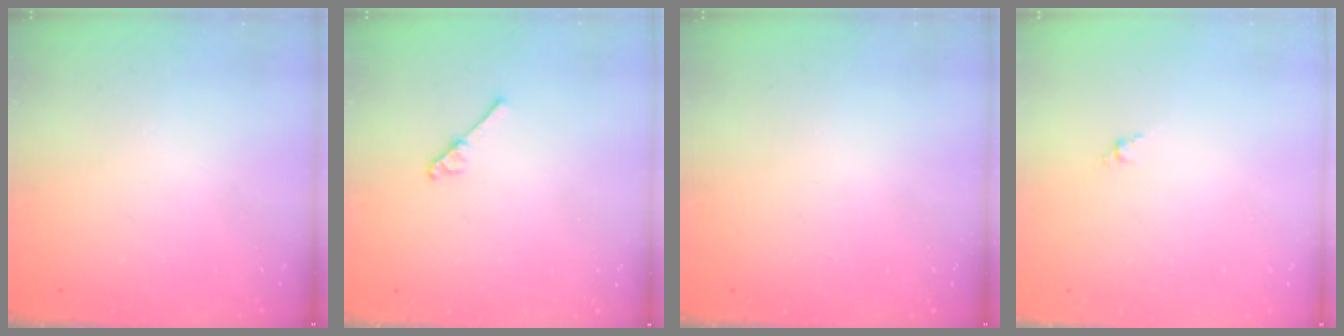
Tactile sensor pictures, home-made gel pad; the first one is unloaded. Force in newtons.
{"total": 3.0, "press": 2.9, "slide": 0.5}
{"total": 0.0}
{"total": 1.5, "press": 1.4, "slide": 0.6}